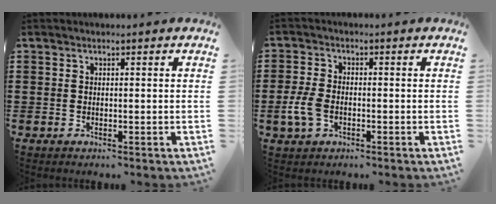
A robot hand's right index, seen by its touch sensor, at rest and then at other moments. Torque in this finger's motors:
{"motor_torque": [1.20, 0.94, 0.57, 0.06]}